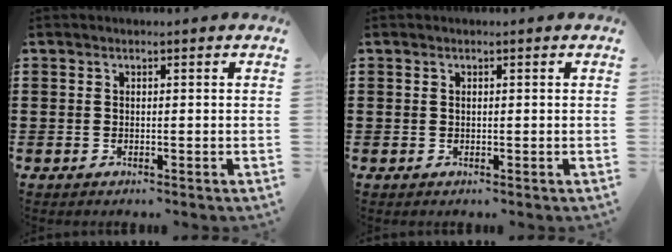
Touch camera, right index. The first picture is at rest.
{"total": 0.0}